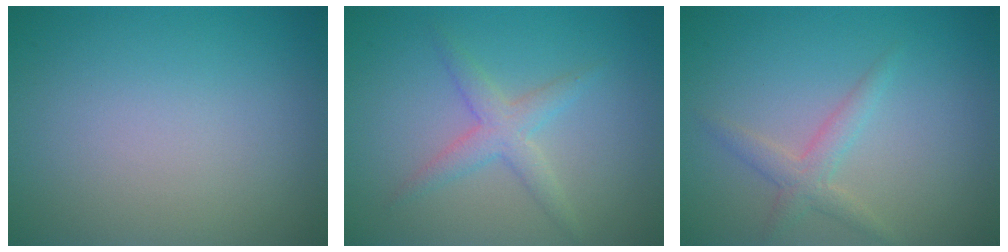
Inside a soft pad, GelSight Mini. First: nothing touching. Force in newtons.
{"total": 2.5, "press": 2.5, "slide": 0.0}
{"total": 2.0, "press": 2.0, "slide": 0.0}